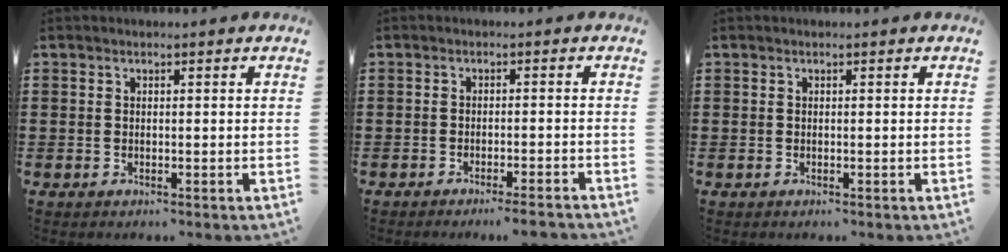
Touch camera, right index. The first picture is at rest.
{"total": 2.2, "force": [-1.9, -0.5, 1.0], "torque": [-0.018, -0.004, -0.035]}
{"total": 0.0}